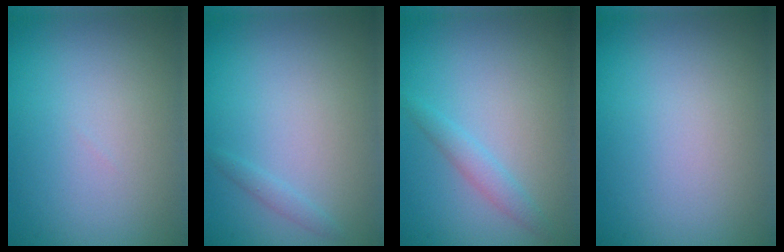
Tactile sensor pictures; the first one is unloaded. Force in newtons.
{"total": 0.8, "press": 0.8, "slide": 0.1}
{"total": 1.6, "press": 1.6, "slide": 0.1}
{"total": 0.0}